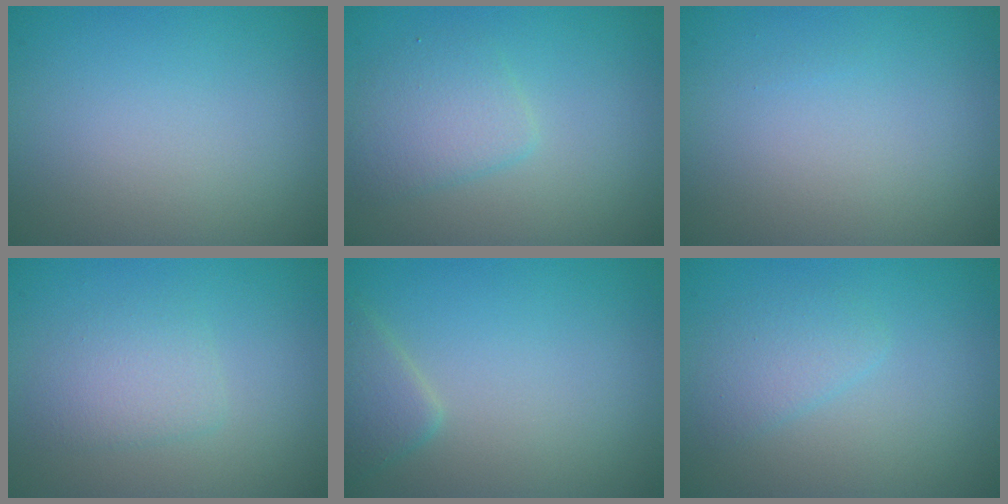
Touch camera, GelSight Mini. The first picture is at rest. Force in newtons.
{"total": 2.7, "press": 2.7, "slide": 0.2}
{"total": 0.0}
{"total": 2.1, "press": 2.1, "slide": 0.1}
{"total": 2.3, "press": 2.3, "slide": 0.1}
{"total": 1.8, "press": 1.8, "slide": 0.1}